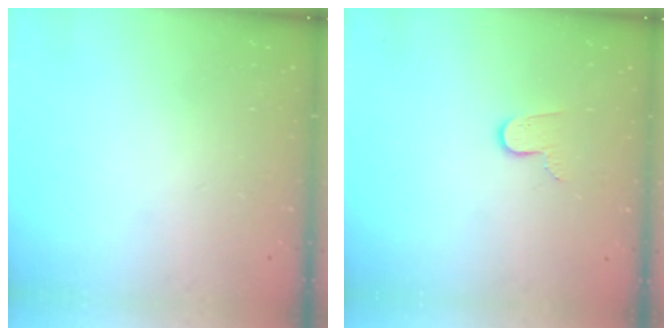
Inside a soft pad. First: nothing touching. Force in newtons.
{"total": 6.0, "press": 6.0, "slide": 0.5}